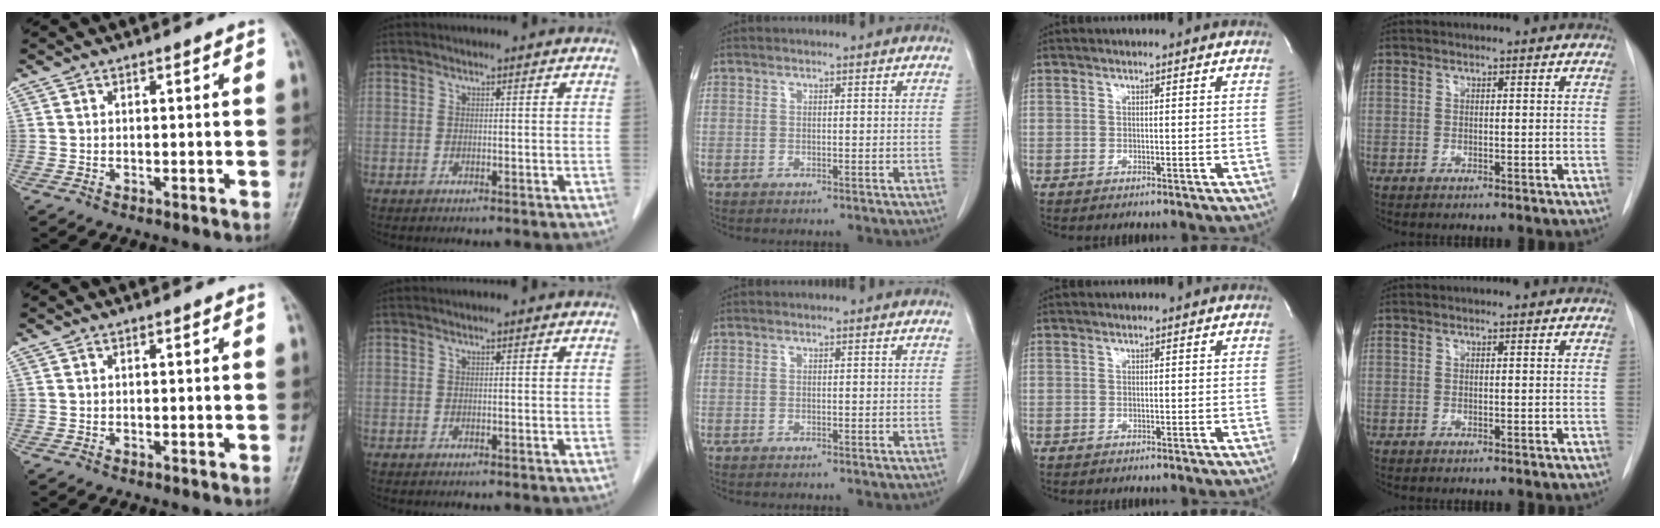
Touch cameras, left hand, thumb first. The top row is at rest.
{}